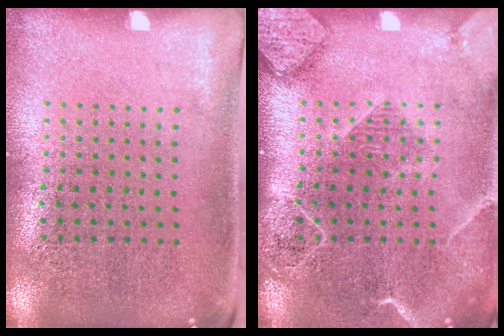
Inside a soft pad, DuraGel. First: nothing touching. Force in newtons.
{"total": 2.1, "press": 1.9, "slide": 0.9}